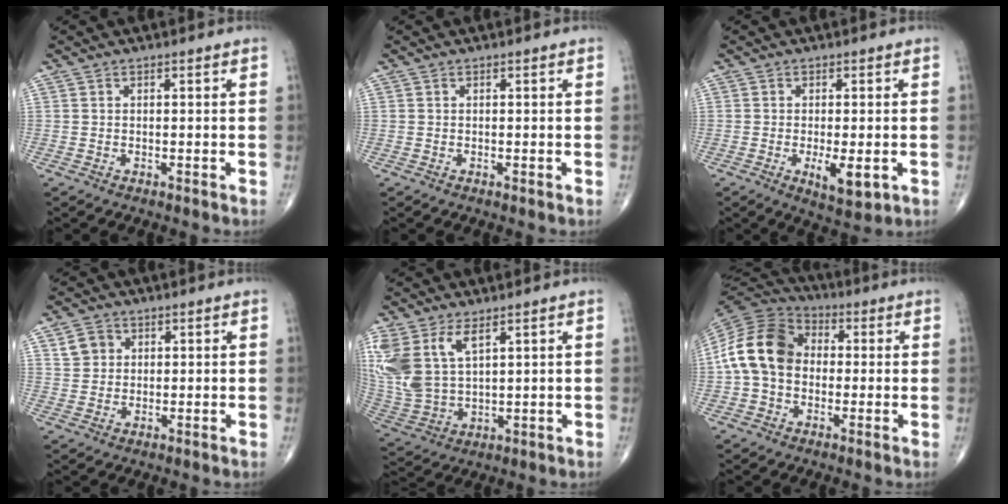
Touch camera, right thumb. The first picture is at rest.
{"total": 0.0}
{"total": 5.9, "force": [-1.5, 2.1, 5.3], "torque": [-0.082, -0.014, -0.018]}
{"total": 4.0, "force": [1.5, 3.5, 1.3], "torque": [-0.006, -0.004, 0.027]}
{"total": 15.2, "force": [6.6, 8.4, 10.8], "torque": [-0.251, -0.019, 0.145]}
{"total": 13.8, "force": [0.0, 10.6, 8.9], "torque": [-0.159, 0.035, -0.013]}